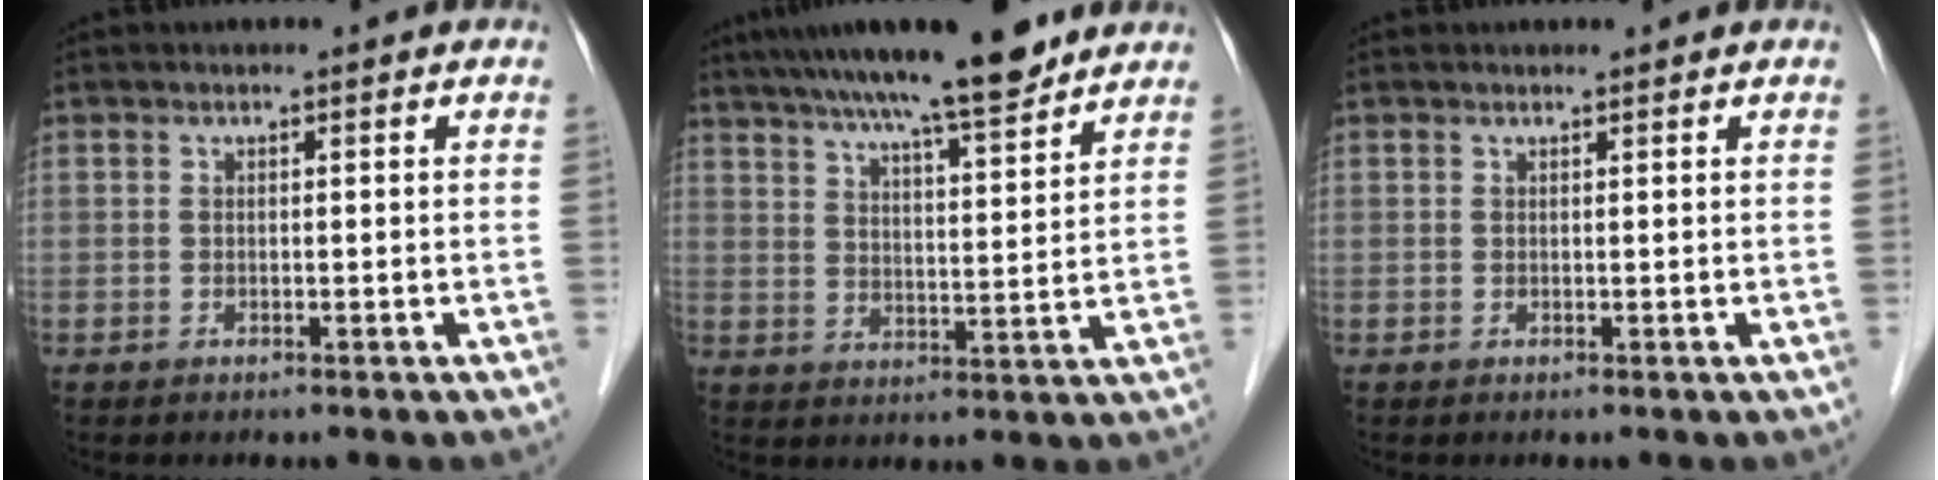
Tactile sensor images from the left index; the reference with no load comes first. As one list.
[{"total": 14.8, "force": [12.1, 1.2, 8.5], "torque": [-0.134, 0.019, 0.188]}, {"total": 0.6, "force": [0.6, 0.0, 0.0], "torque": [-0.005, 0.005, 0.011]}]